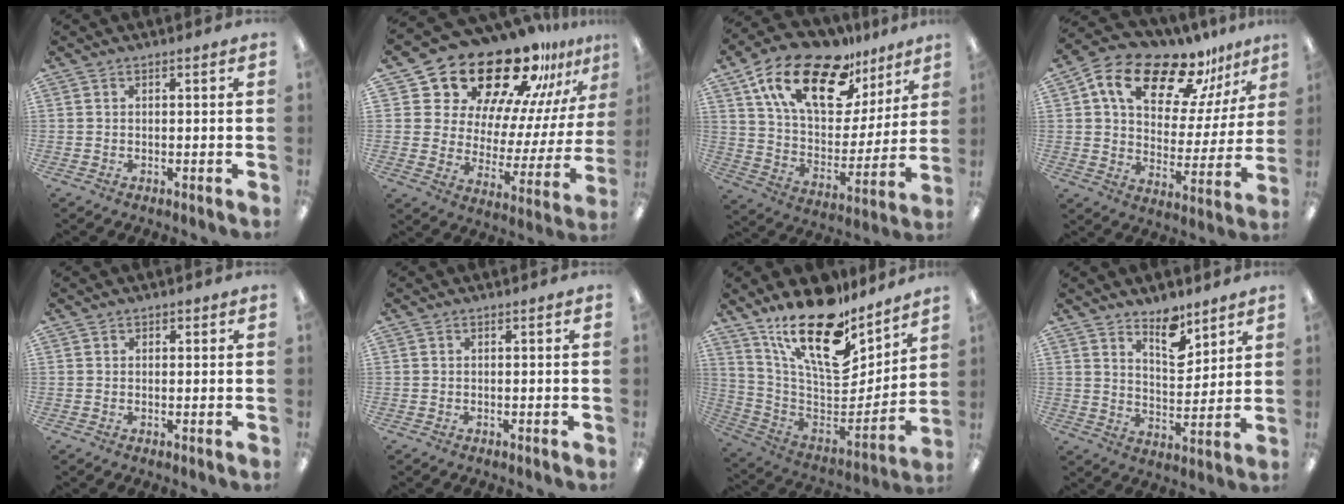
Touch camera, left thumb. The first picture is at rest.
{"total": 24.9, "force": [20.2, 11.1, 9.6], "torque": [-0.165, -0.150, 0.361]}
{"total": 22.3, "force": [14.1, 10.6, 13.6], "torque": [-0.242, -0.074, 0.248]}
{"total": 18.3, "force": [12.6, 9.3, 9.4], "torque": [-0.164, -0.079, 0.217]}
{"total": 0.9, "force": [0.4, 0.8, 0.0], "torque": [0.007, 0.000, 0.006]}
{"total": 0.0}
{"total": 23.6, "force": [16.5, 9.0, 14.3], "torque": [-0.231, -0.121, 0.290]}
{"total": 9.4, "force": [7.3, 4.0, 4.3], "torque": [-0.051, -0.050, 0.124]}